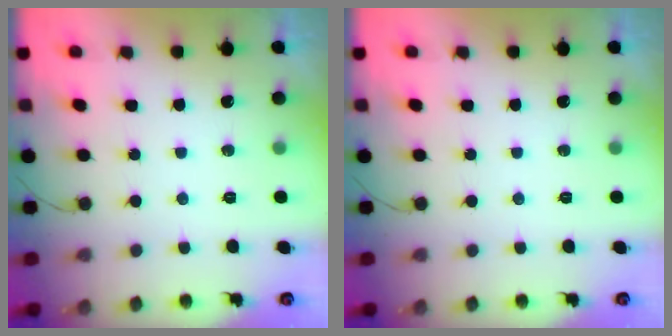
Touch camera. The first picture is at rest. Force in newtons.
{"total": 0.0}